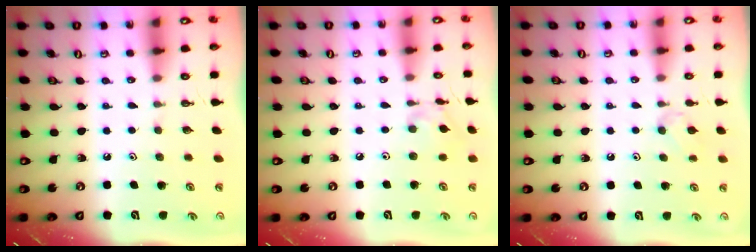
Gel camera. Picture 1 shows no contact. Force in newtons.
{"total": 7.4, "press": 7.4, "slide": 0.4}
{"total": 4.6, "press": 4.5, "slide": 0.9}